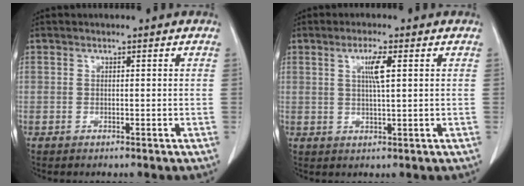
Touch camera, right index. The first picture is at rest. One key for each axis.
{"total": 3.8, "fx": 1.2, "fy": 0.1, "fz": 3.6, "tx": -0.066, "ty": 0.000, "tz": 0.021}